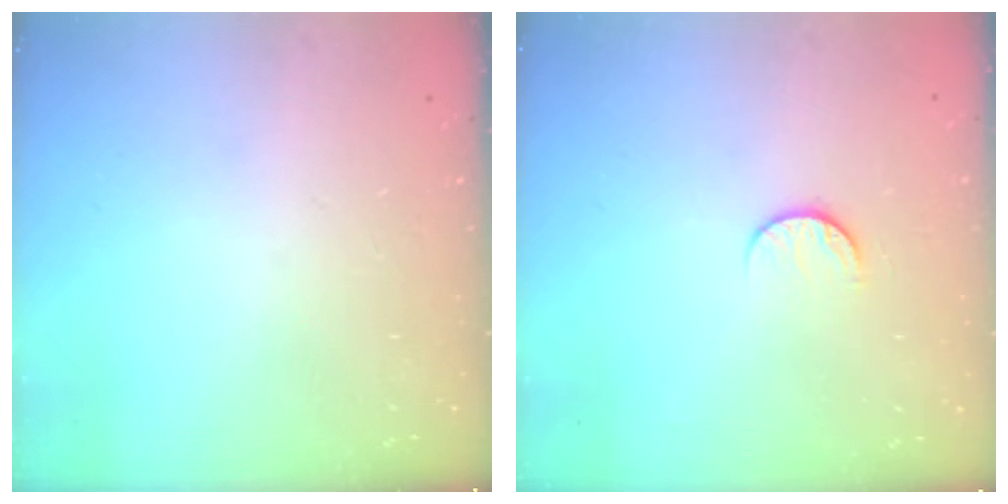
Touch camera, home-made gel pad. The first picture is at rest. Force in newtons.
{"total": 7.3, "press": 7.3, "slide": 0.8}